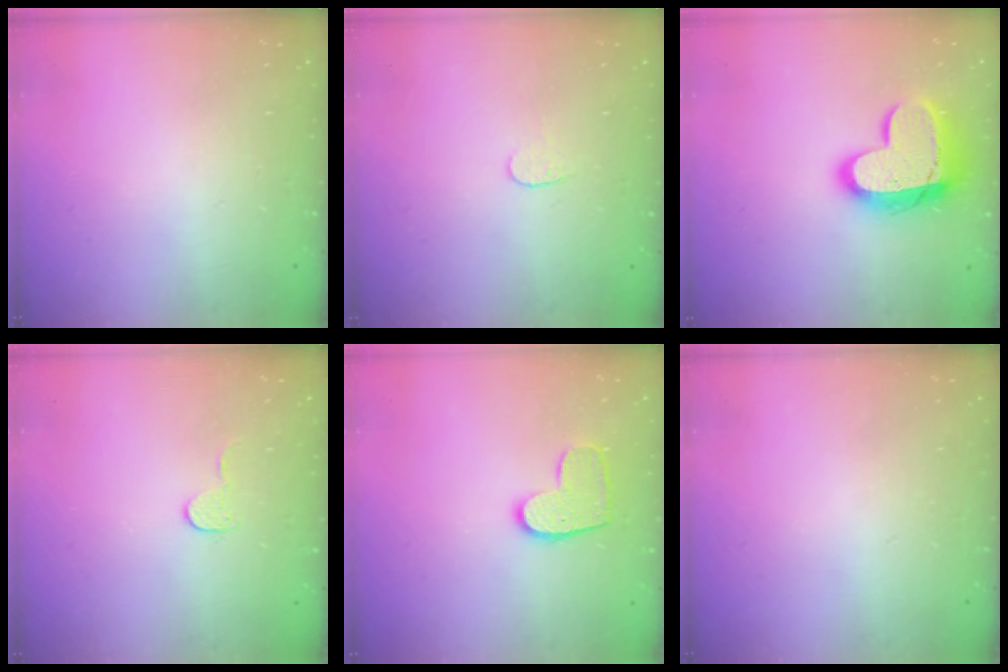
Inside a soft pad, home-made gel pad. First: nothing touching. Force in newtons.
{"total": 3.8, "press": 3.8, "slide": 0.3}
{"total": 17.3, "press": 17.2, "slide": 1.4}
{"total": 5.7, "press": 5.7, "slide": 0.2}
{"total": 9.8, "press": 9.8, "slide": 0.3}
{"total": 0.0}